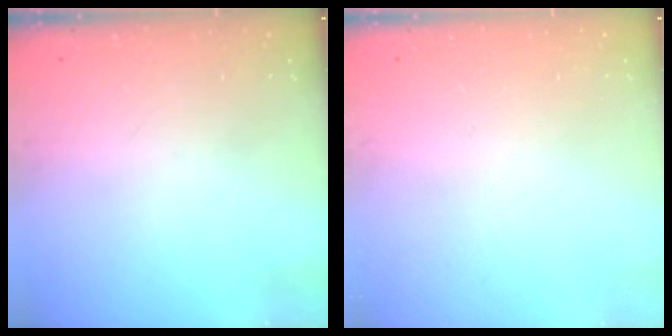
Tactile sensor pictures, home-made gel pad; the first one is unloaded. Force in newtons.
{"total": 0.0}